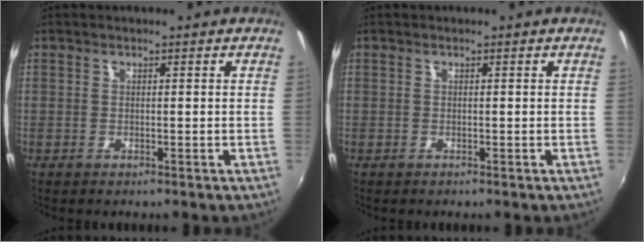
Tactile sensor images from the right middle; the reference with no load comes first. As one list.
[{"total": 0.0}]